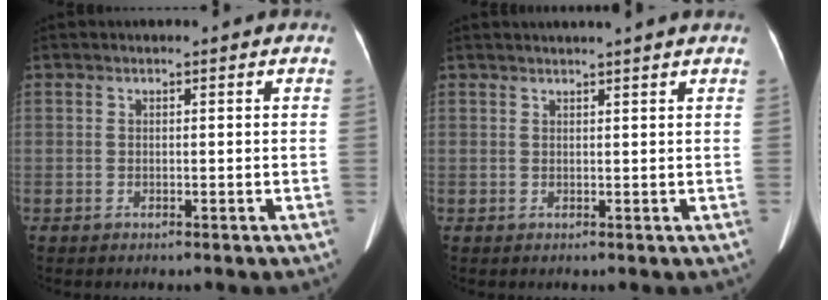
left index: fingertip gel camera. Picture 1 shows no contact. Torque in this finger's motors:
{"motor_torque": [0.26, -0.58, 0.02, 0.06]}